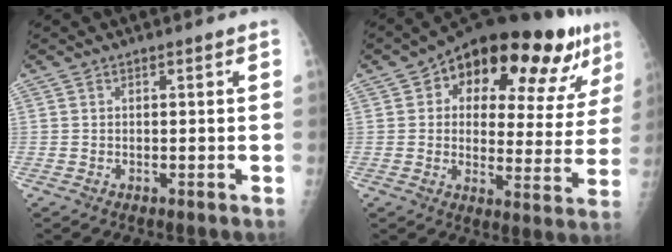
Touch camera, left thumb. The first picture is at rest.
{"total": 23.3, "force": [12.7, 10.3, 16.6], "torque": [-0.185, -0.014, 0.180]}